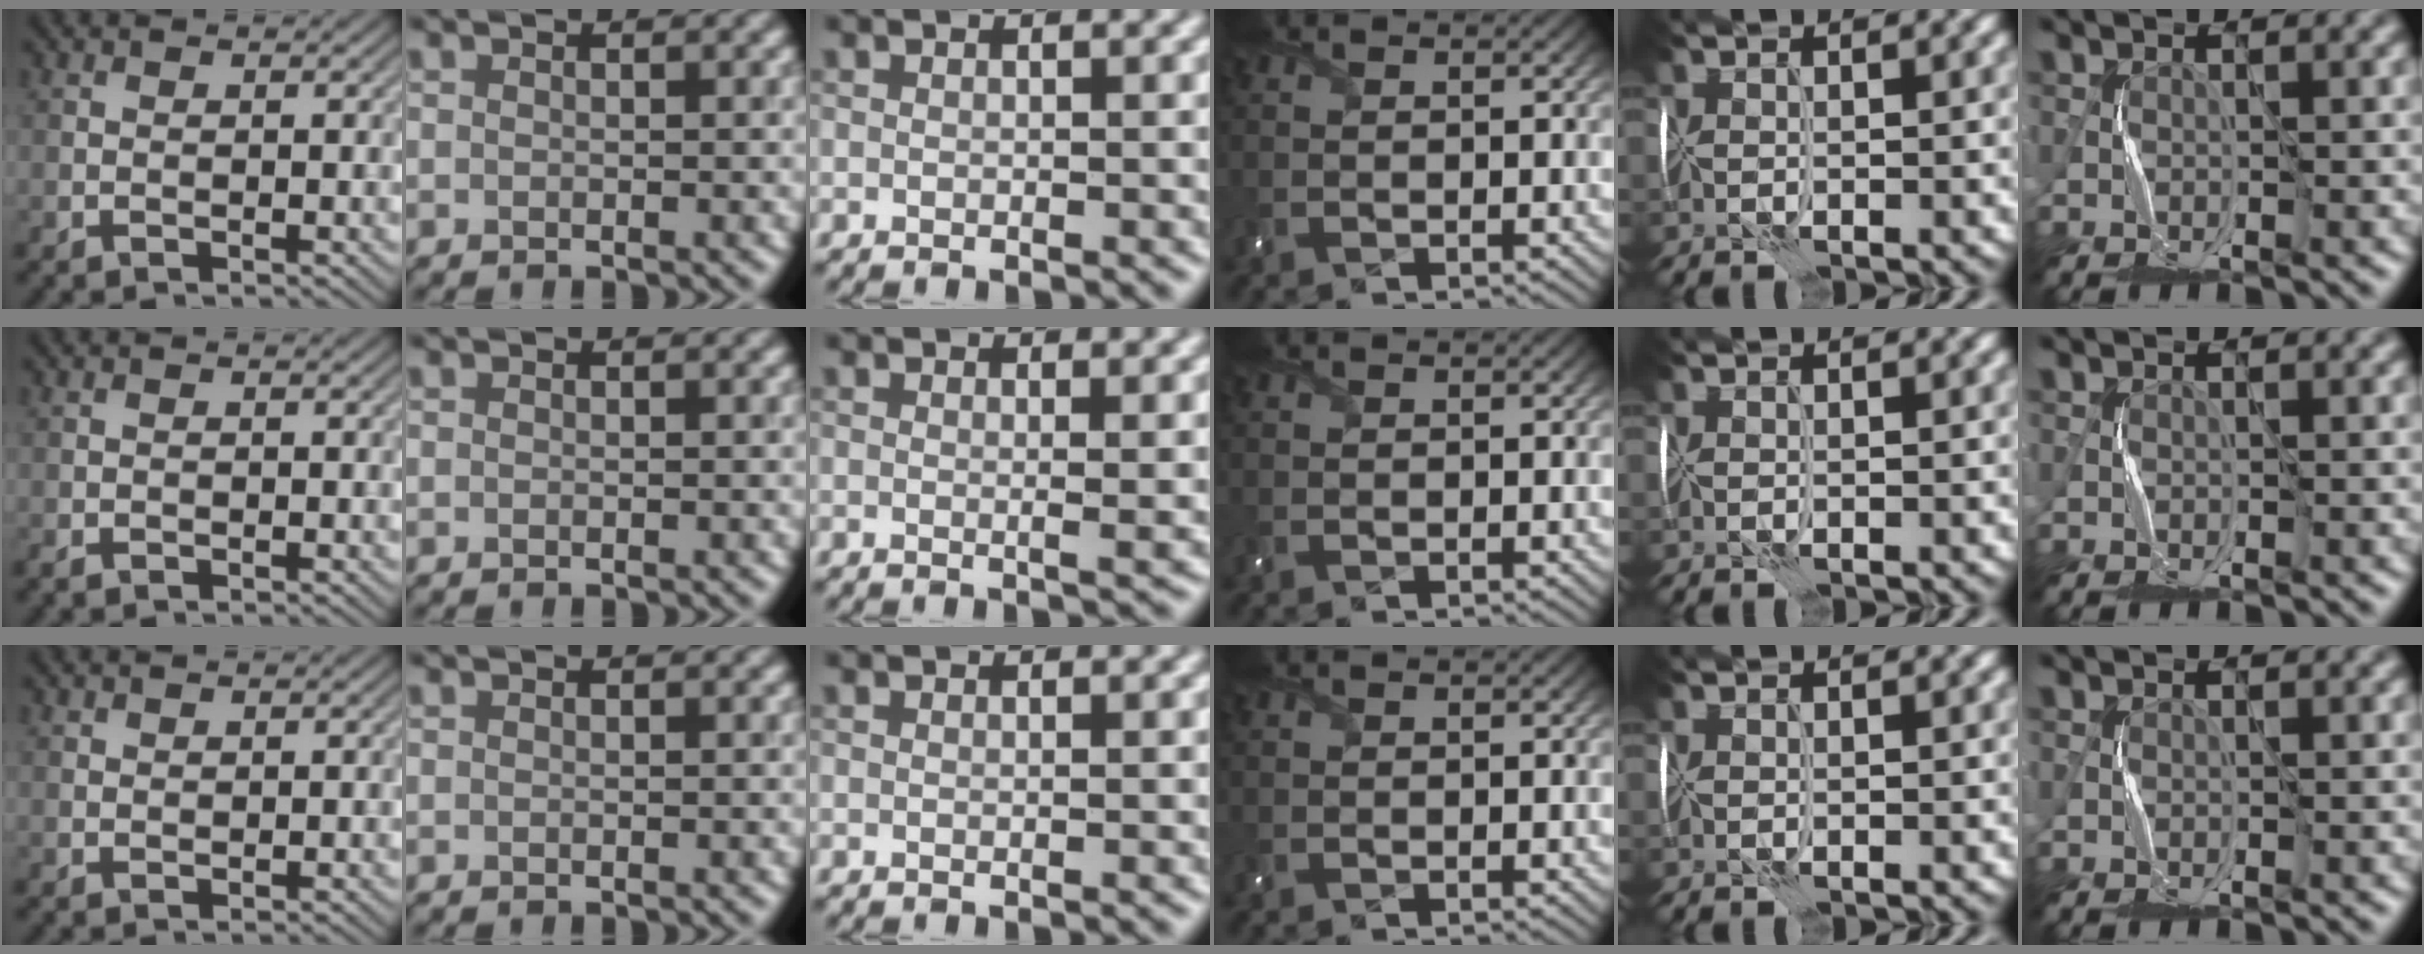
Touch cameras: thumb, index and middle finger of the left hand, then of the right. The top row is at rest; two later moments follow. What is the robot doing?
{"motion": "wrap", "object": "cellophane"}